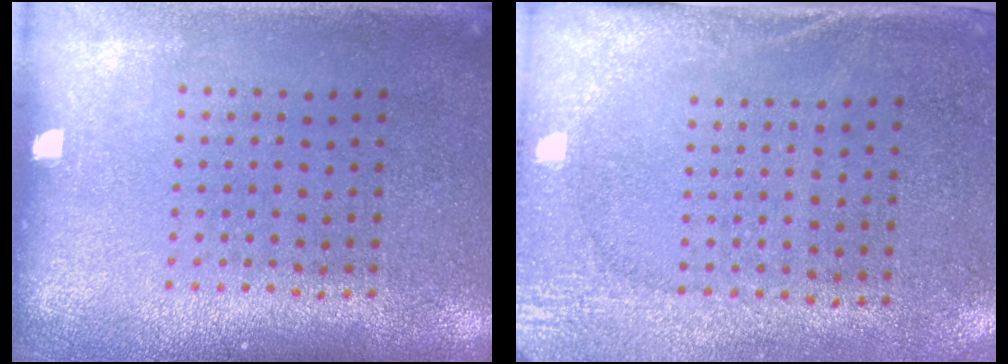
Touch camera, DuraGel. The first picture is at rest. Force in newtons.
{"total": 2.7, "press": 2.1, "slide": 1.6}